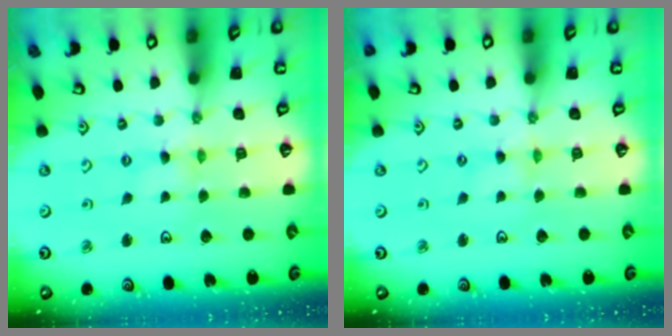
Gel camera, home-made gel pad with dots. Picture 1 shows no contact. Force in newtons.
{"total": 0.0}